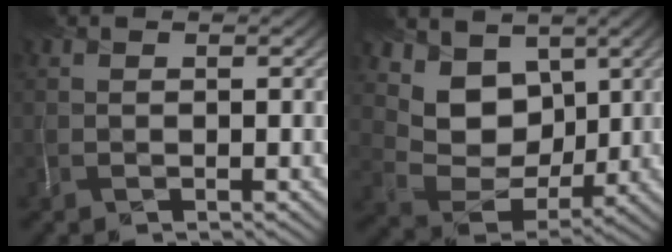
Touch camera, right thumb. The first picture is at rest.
{"total": 8.5, "force": [4.9, 6.0, 3.4], "torque": [-0.091, -0.022, 0.096]}